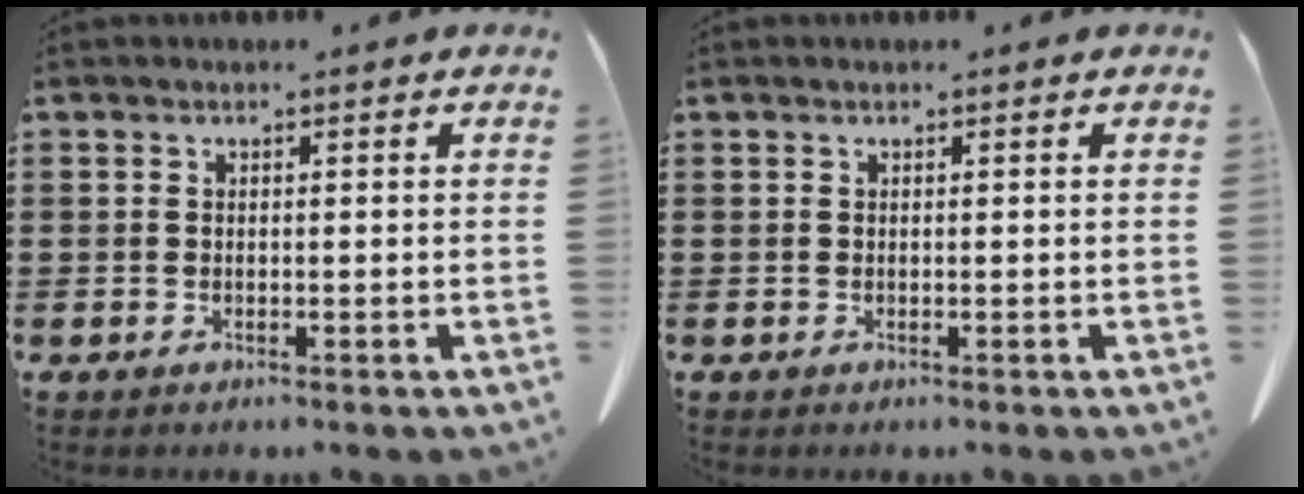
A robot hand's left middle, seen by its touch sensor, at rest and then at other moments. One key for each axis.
{"total": 0.0}